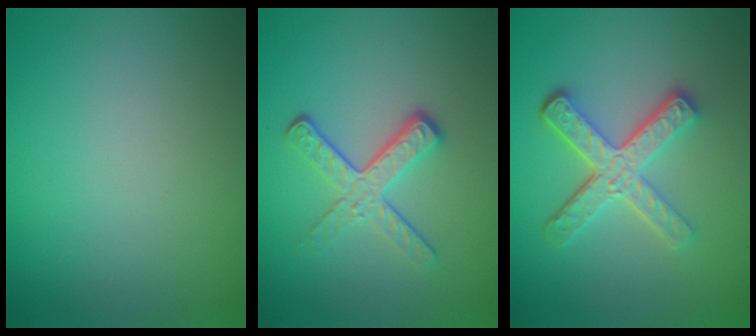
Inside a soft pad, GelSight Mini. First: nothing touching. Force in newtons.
{"total": 3.5, "press": 2.4, "slide": 2.5}
{"total": 4.7, "press": 3.5, "slide": 3.2}